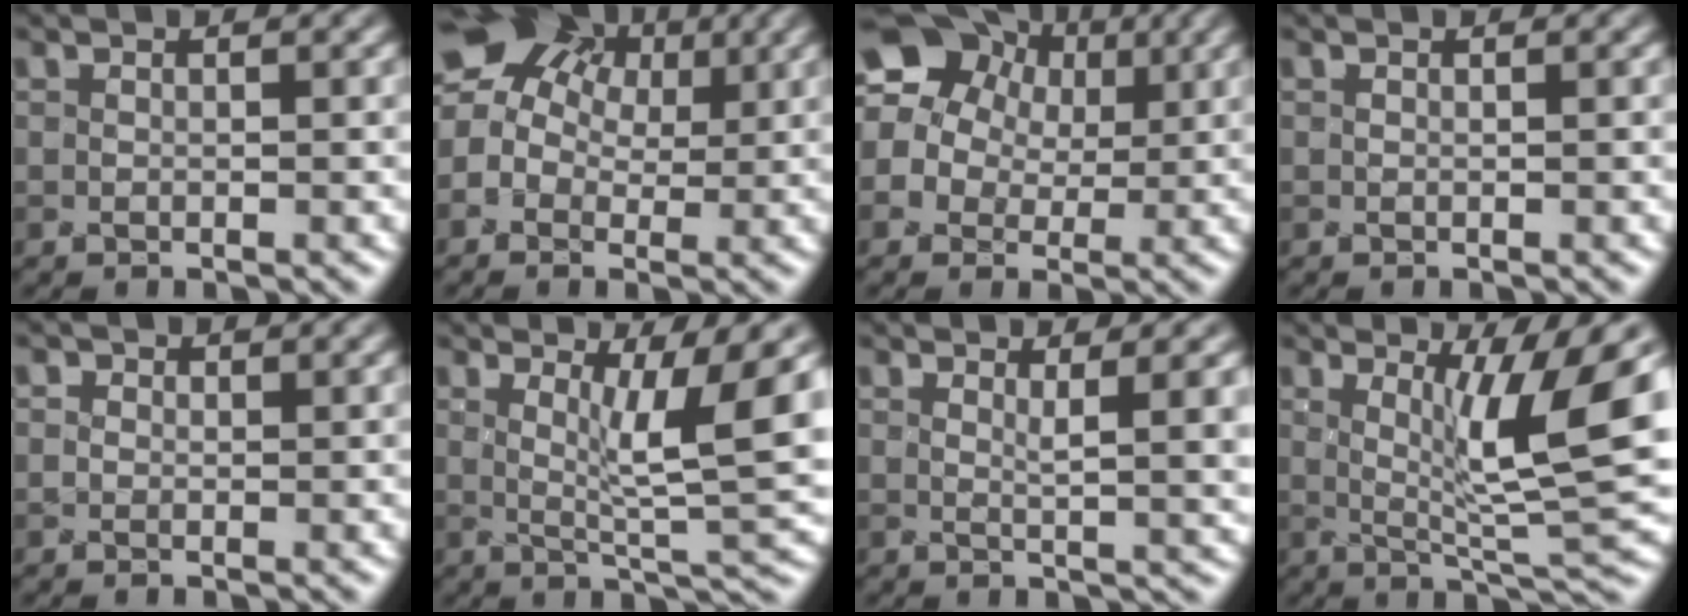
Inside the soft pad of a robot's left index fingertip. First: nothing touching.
{"total": 9.5, "force": [3.3, 7.1, 5.3], "torque": [-0.079, 0.052, 0.033]}
{"total": 12.3, "force": [5.3, 9.8, 5.1], "torque": [-0.108, 0.046, 0.096]}
{"total": 0.0}
{"total": 0.8, "force": [-0.4, 0.7, 0.0], "torque": [0.005, 0.006, -0.006]}
{"total": 6.1, "force": [1.2, 1.0, 5.9], "torque": [-0.087, -0.003, 0.030]}
{"total": 2.4, "force": [0.8, 0.4, 2.2], "torque": [-0.019, 0.001, 0.018]}
{"total": 8.5, "force": [1.3, 1.7, 8.2], "torque": [-0.123, -0.001, 0.034]}